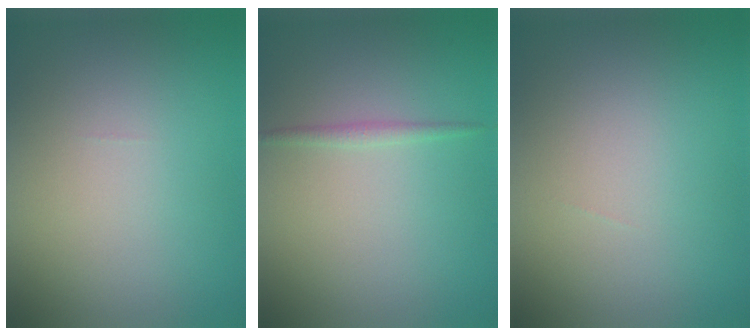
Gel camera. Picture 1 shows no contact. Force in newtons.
{"total": 0.9, "press": 0.9, "slide": 0.1}
{"total": 0.0}